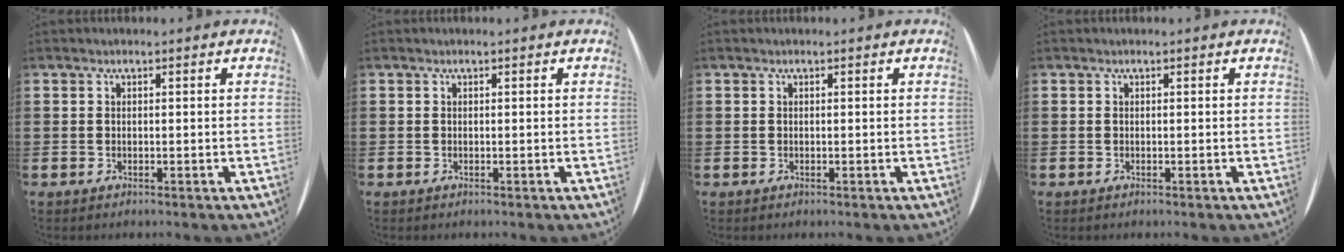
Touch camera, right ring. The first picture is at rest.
{"total": 0.0}
{"total": 0.0}
{"total": 0.0}